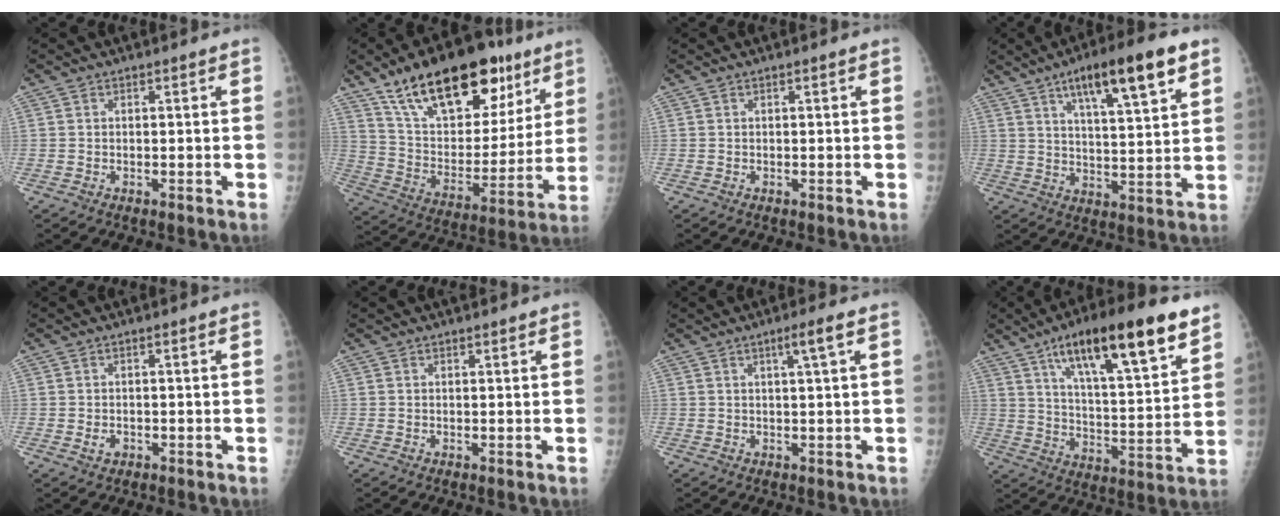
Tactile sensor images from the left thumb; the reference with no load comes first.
{"total": 26.9, "force": [16.3, 12.8, 17.1], "torque": [-0.228, -0.036, 0.270]}
{"total": 0.0}
{"total": 14.7, "force": [8.1, 3.1, 11.8], "torque": [-0.172, -0.027, 0.127]}
{"total": 1.5, "force": [-0.4, 1.1, 1.0], "torque": [-0.012, 0.003, -0.003]}
{"total": 1.7, "force": [1.4, 0.3, 0.8], "torque": [-0.001, 0.007, 0.019]}
{"total": 3.1, "force": [1.3, -0.5, 2.8], "torque": [-0.053, -0.002, 0.024]}
{"total": 22.0, "force": [13.0, 5.6, 16.9], "torque": [-0.244, -0.043, 0.213]}